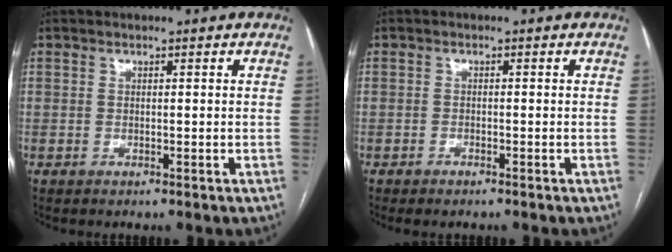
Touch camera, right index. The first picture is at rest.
{"total": 1.2, "force": [-1.0, 0.4, 0.6], "torque": [-0.013, -0.001, -0.010]}